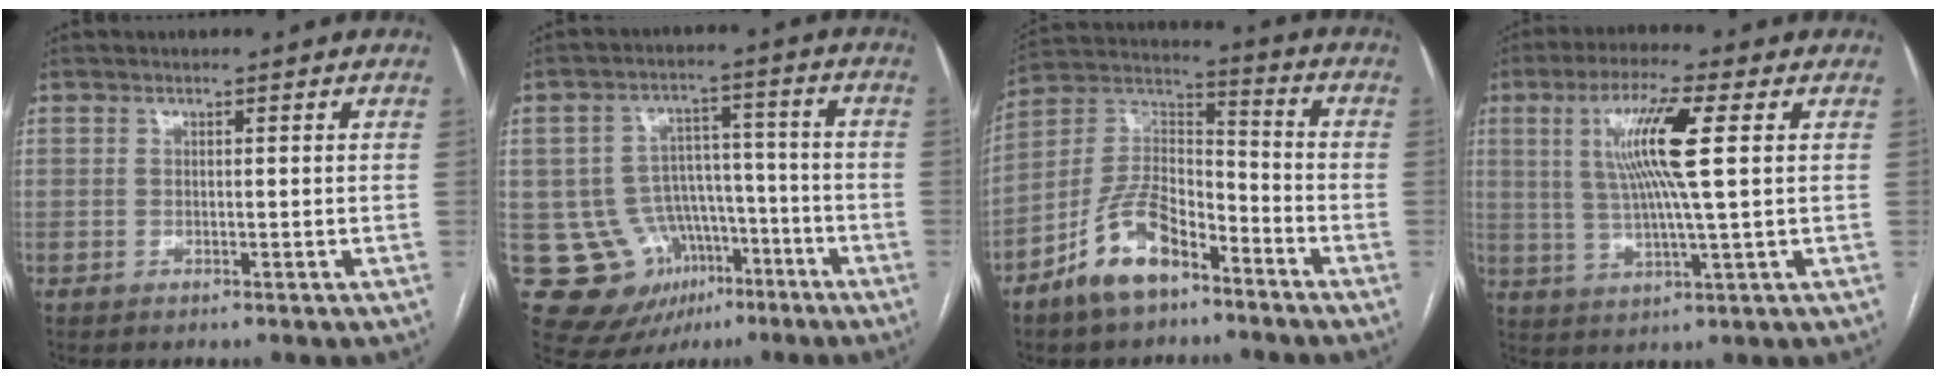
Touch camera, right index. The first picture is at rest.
{"total": 12.7, "force": [-5.1, 10.9, 4.1], "torque": [-0.068, 0.053, -0.060]}
{"total": 12.1, "force": [-7.6, 5.3, 7.8], "torque": [-0.161, 0.016, -0.143]}
{"total": 10.6, "force": [2.6, 0.0, 10.3], "torque": [-0.201, 0.008, 0.046]}